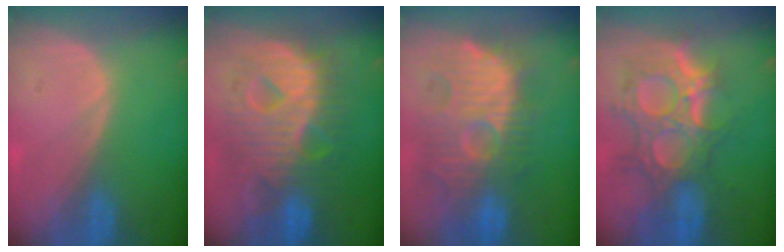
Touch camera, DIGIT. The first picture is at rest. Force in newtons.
{"total": 12.7, "press": 12.6, "slide": 1.2}
{"total": 12.2, "press": 11.8, "slide": 3.1}
{"total": 12.0, "press": 10.7, "slide": 5.3}